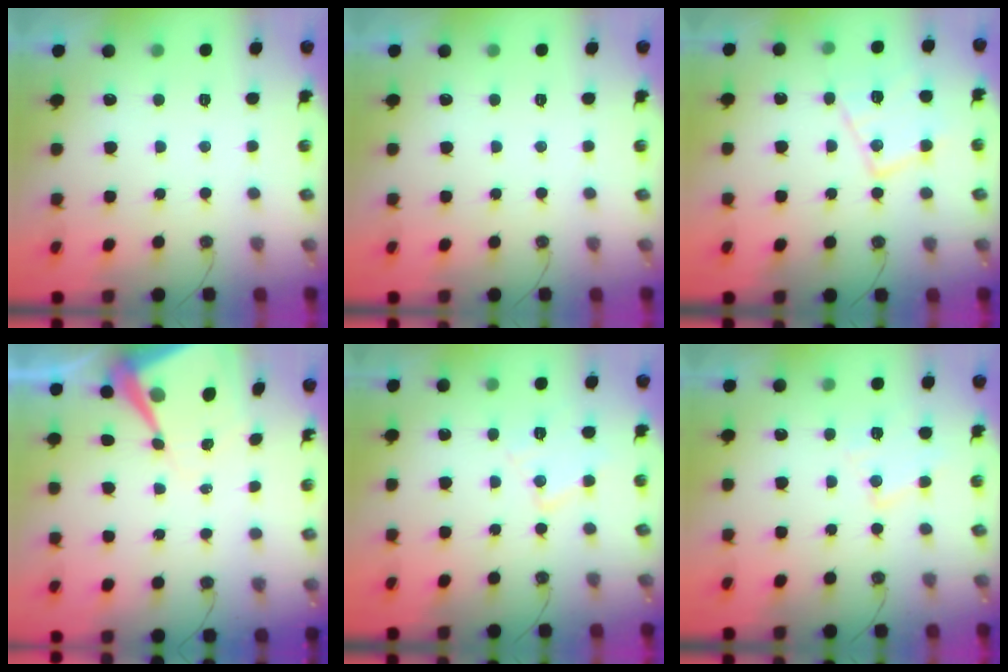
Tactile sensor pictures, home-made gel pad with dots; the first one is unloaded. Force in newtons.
{"total": 0.0}
{"total": 14.4, "press": 14.3, "slide": 1.0}
{"total": 10.9, "press": 10.8, "slide": 1.2}
{"total": 10.1, "press": 10.1, "slide": 0.8}
{"total": 8.6, "press": 8.6, "slide": 0.4}